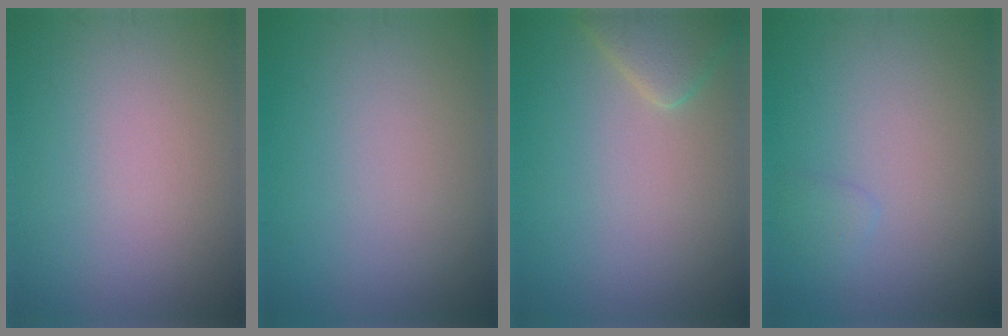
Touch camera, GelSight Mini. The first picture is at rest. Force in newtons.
{"total": 0.0}
{"total": 2.8, "press": 2.8, "slide": 0.1}
{"total": 0.8, "press": 0.8, "slide": 0.1}